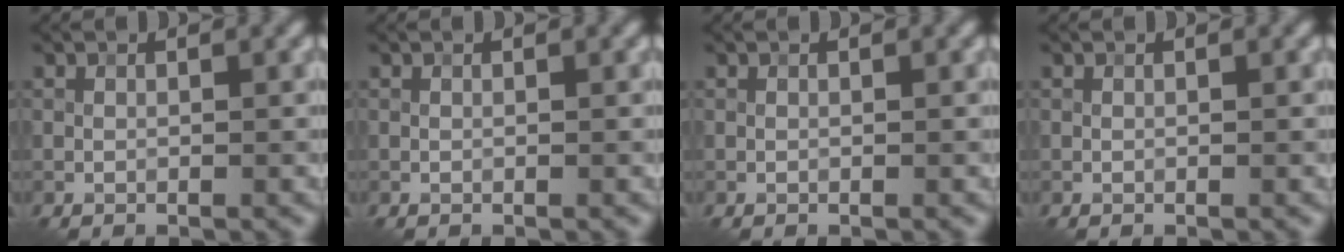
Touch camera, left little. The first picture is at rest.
{"total": 0.0}
{"total": 0.0}
{"total": 0.0}